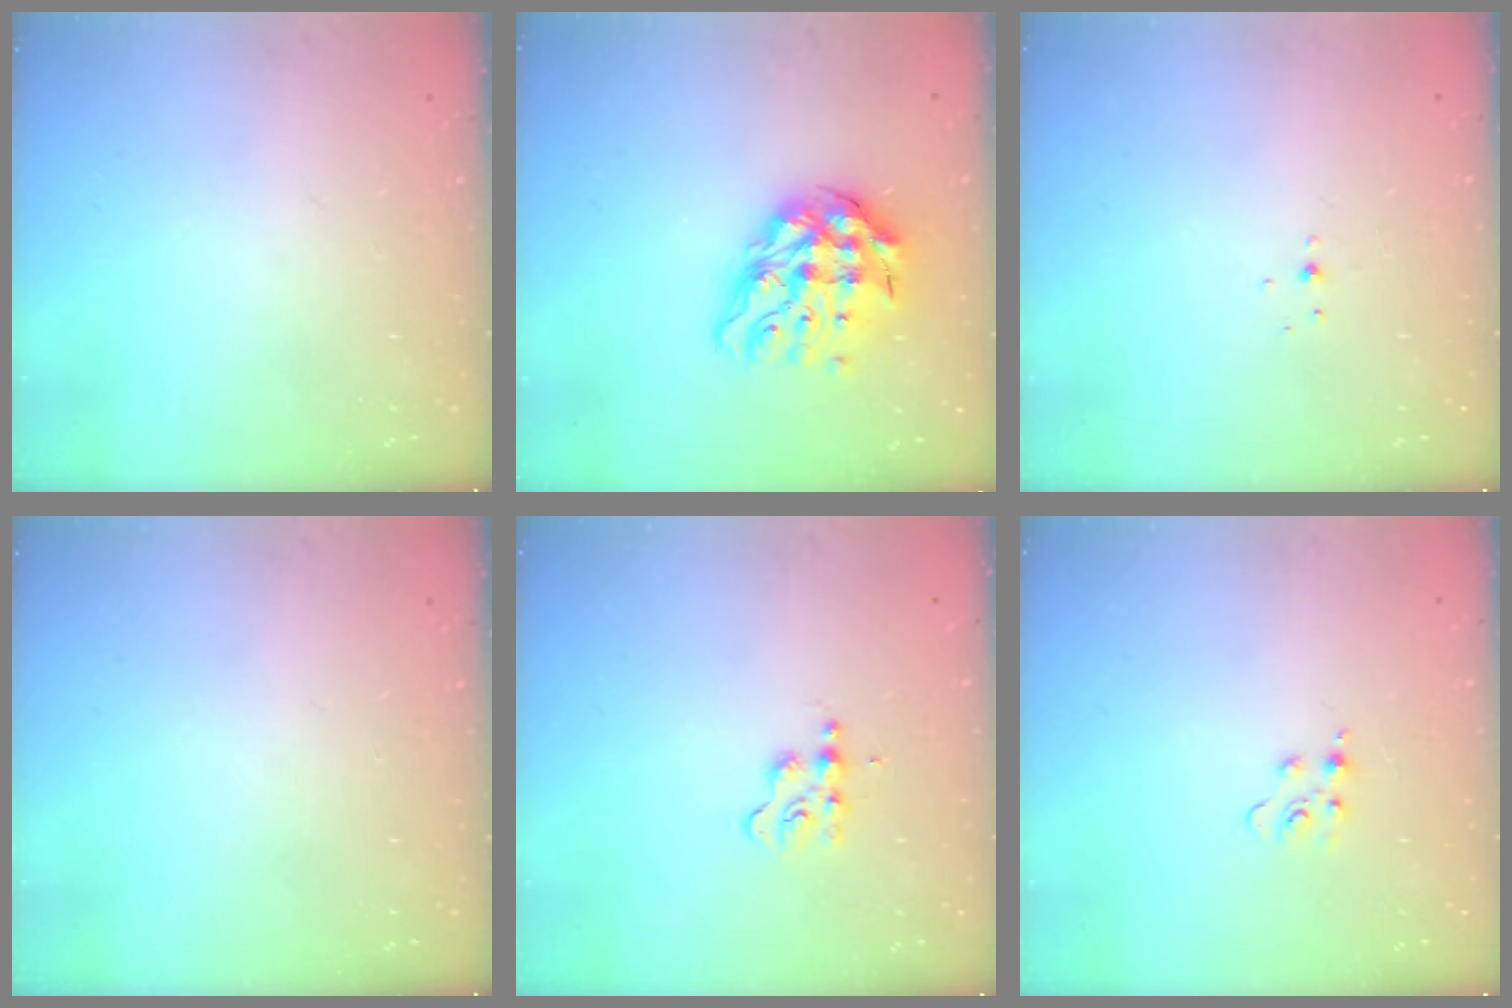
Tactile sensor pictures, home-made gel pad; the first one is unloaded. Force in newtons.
{"total": 14.4, "press": 14.3, "slide": 1.8}
{"total": 3.2, "press": 3.1, "slide": 0.9}
{"total": 0.0}
{"total": 2.4, "press": 2.4, "slide": 0.3}
{"total": 4.3, "press": 4.3, "slide": 0.5}